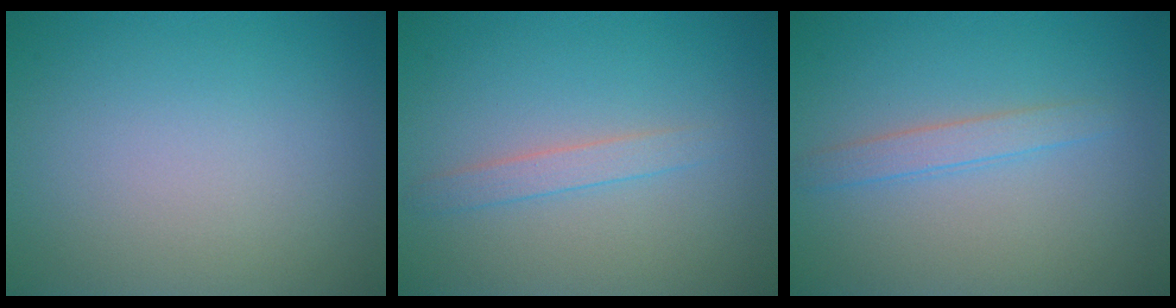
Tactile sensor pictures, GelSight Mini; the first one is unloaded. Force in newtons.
{"total": 1.5, "press": 1.5, "slide": 0.1}
{"total": 1.7, "press": 1.7, "slide": 0.1}